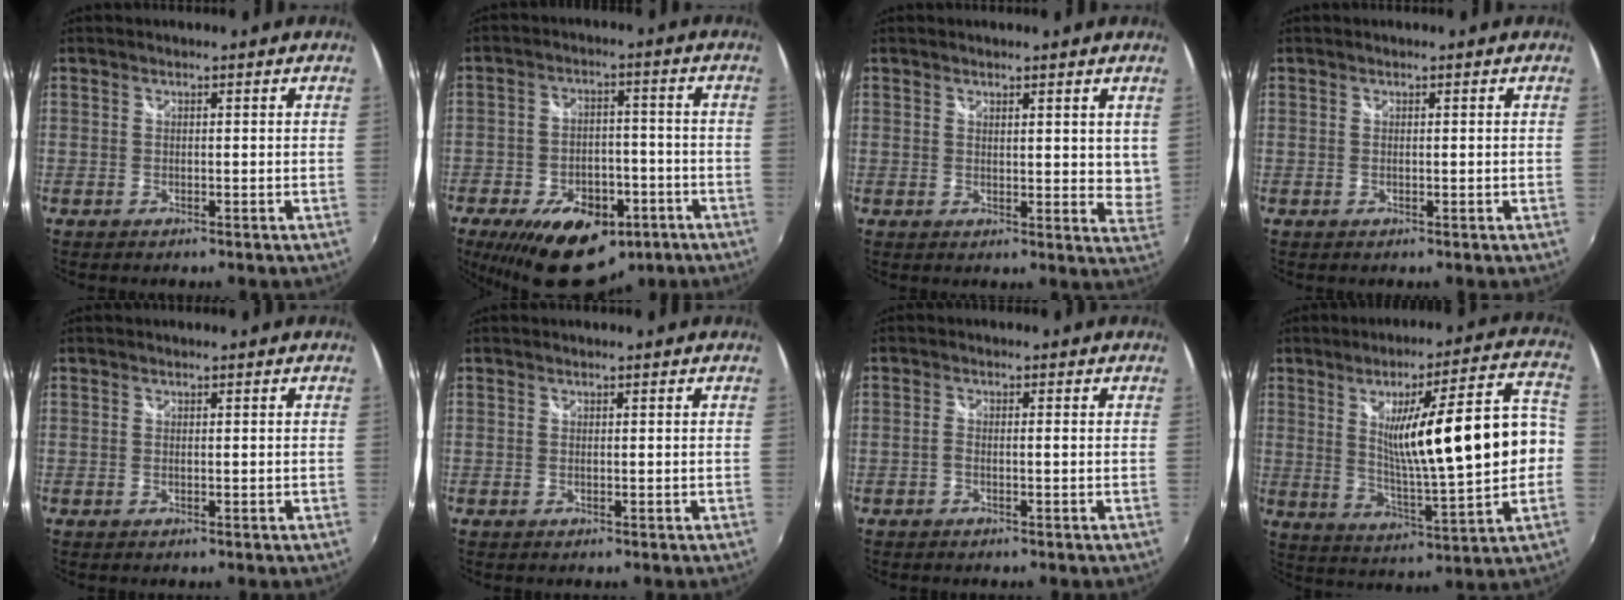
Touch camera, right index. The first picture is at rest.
{"total": 18.1, "force": [-10.9, 10.1, 10.4], "torque": [-0.208, -0.003, -0.151]}
{"total": 5.6, "force": [3.7, 2.1, 3.6], "torque": [-0.023, 0.005, 0.056]}
{"total": 0.0}
{"total": 0.0}
{"total": 0.0}
{"total": 1.0, "force": [-0.6, 0.0, 0.8], "torque": [-0.020, 0.006, -0.012]}
{"total": 19.1, "force": [0.5, 2.9, 18.9], "torque": [-0.274, 0.009, 0.028]}